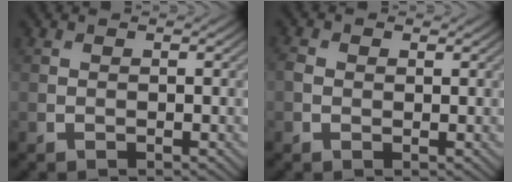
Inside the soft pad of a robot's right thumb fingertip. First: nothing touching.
{"total": 1.3, "force": [0.2, 1.0, 0.8], "torque": [-0.019, 0.001, 0.001]}